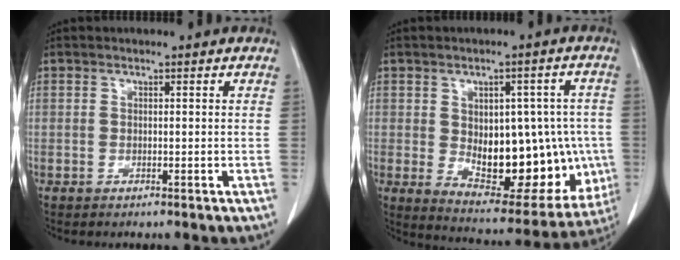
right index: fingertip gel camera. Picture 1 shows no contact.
{"total": 19.8, "force": [-1.9, 10.3, 16.9], "torque": [-0.224, 0.011, 0.005]}